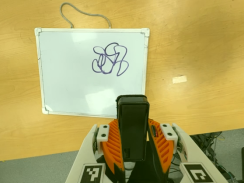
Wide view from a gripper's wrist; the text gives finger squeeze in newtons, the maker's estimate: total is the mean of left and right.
{"total": 4.6, "left": 3.2, "right": 6.0}